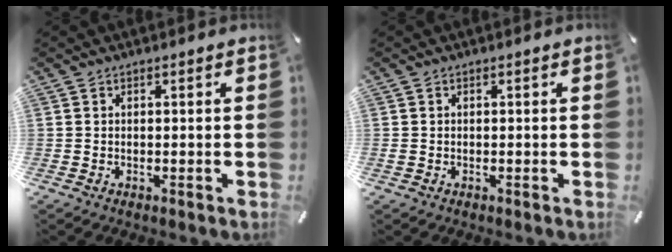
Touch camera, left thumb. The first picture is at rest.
{"total": 0.7, "force": [-0.2, 0.5, 0.4], "torque": [-0.006, 0.002, -0.006]}